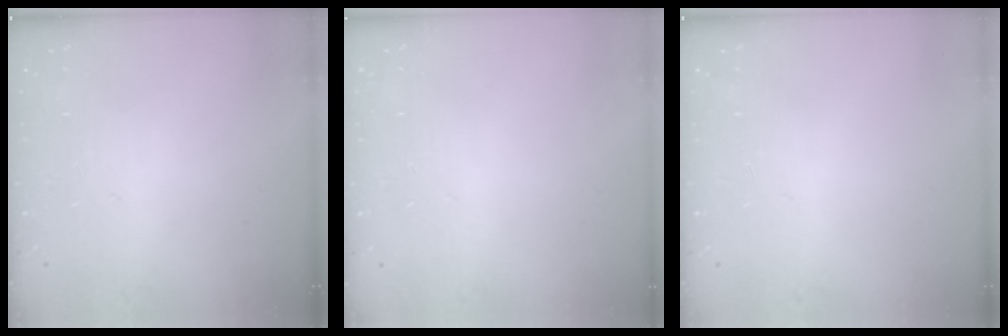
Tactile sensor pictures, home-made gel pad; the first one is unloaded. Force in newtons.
{"total": 0.0}
{"total": 0.0}